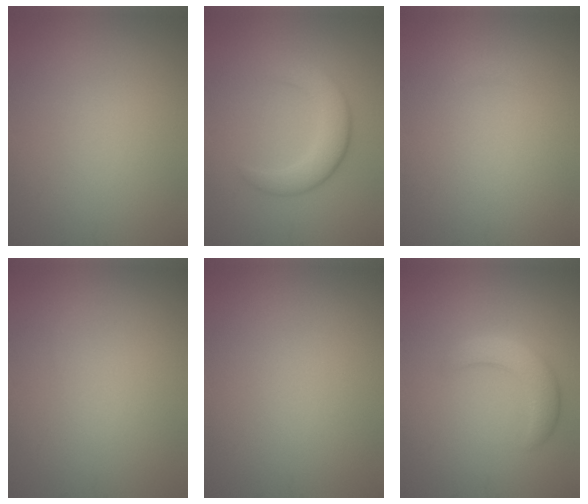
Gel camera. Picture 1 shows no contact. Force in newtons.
{"total": 4.0, "press": 4.0, "slide": 0.1}
{"total": 0.5, "press": 0.5, "slide": 0.1}
{"total": 0.0}
{"total": 0.0}
{"total": 3.5, "press": 3.5, "slide": 0.1}